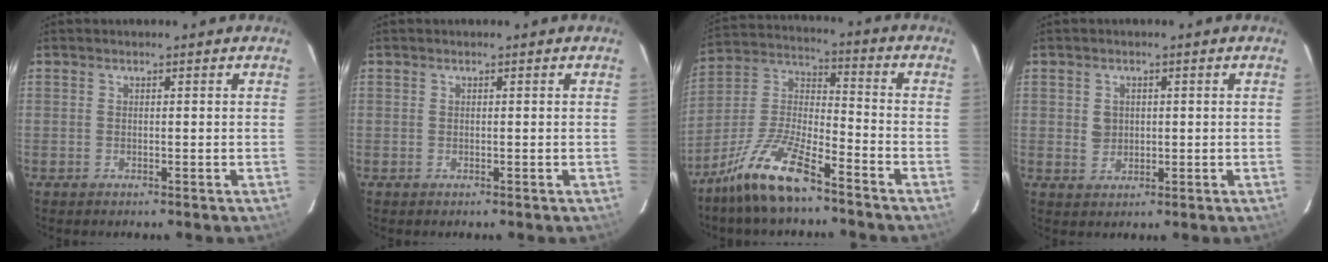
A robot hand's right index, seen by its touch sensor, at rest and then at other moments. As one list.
[{"total": 0.0}, {"total": 13.8, "force": [-9.8, 3.7, 9.0], "torque": [-0.197, 0.010, -0.190]}, {"total": 3.0, "force": [0.3, 2.7, 1.2], "torque": [-0.020, 0.005, 0.009]}]